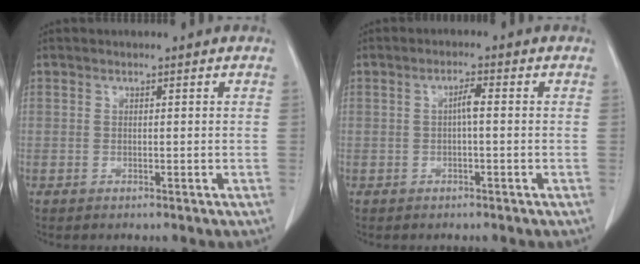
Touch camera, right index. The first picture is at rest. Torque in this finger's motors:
{"motor_torque": [0.15, -0.02, 0.03, 0.03]}